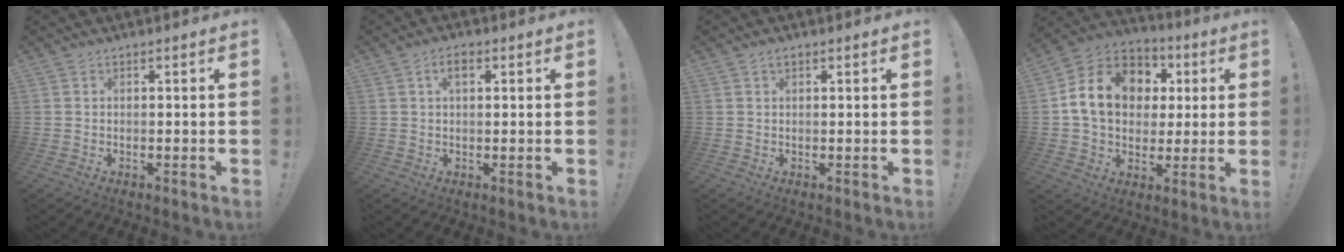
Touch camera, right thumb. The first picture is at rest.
{"total": 3.4, "force": [1.3, 1.7, 2.7], "torque": [-0.043, 0.003, 0.017]}
{"total": 1.4, "force": [0.8, 0.7, 0.9], "torque": [-0.012, -0.001, 0.013]}
{"total": 17.3, "force": [4.1, 13.4, 10.2], "torque": [-0.154, 0.002, 0.085]}